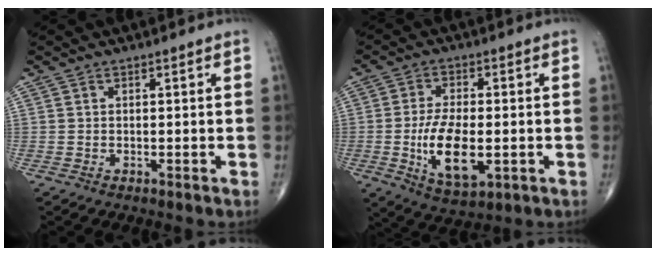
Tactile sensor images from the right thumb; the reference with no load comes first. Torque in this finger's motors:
{"motor_torque": [0.35, 0.58, 0.90, 0.53, 0.35]}